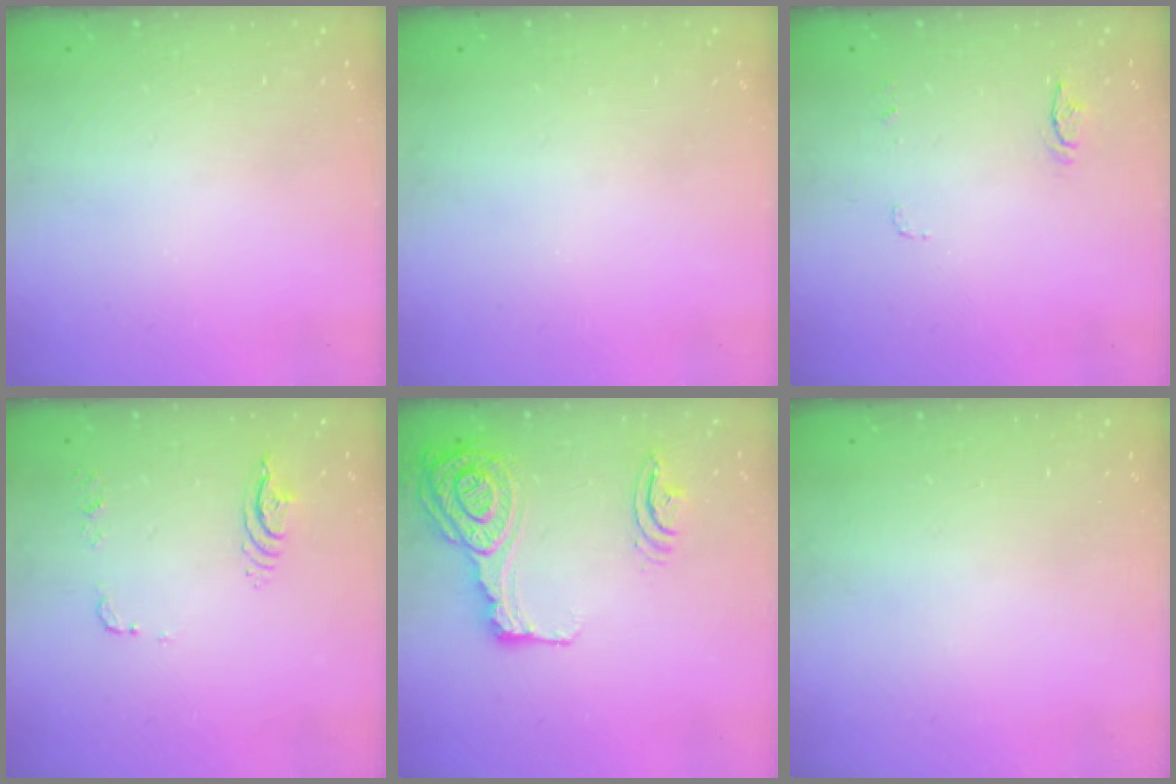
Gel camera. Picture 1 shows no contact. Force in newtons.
{"total": 0.0}
{"total": 5.5, "press": 5.4, "slide": 0.4}
{"total": 8.3, "press": 8.3, "slide": 0.8}
{"total": 18.9, "press": 18.6, "slide": 3.2}
{"total": 0.0}